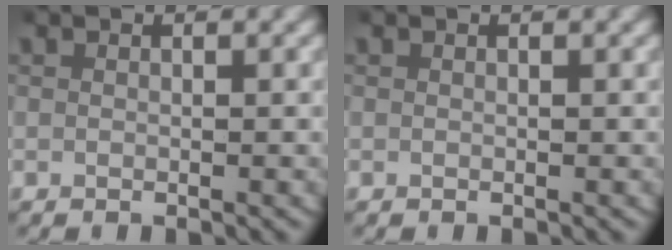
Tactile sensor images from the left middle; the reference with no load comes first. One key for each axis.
{"total": 0.0}